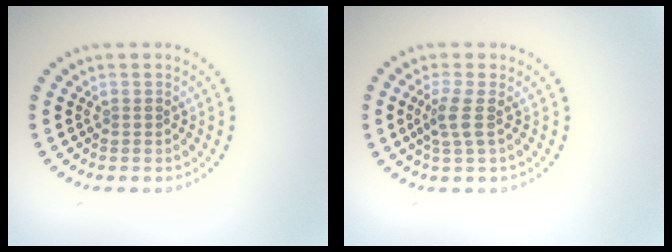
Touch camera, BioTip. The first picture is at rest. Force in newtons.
{"total": 2.0, "press": 1.5, "slide": 1.3}